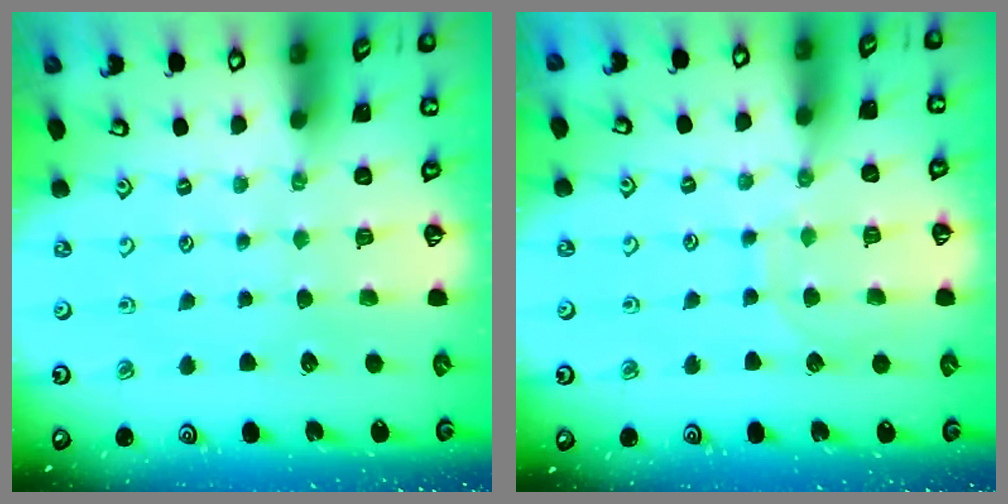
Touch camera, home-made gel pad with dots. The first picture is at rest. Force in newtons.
{"total": 7.2, "press": 7.2, "slide": 0.6}